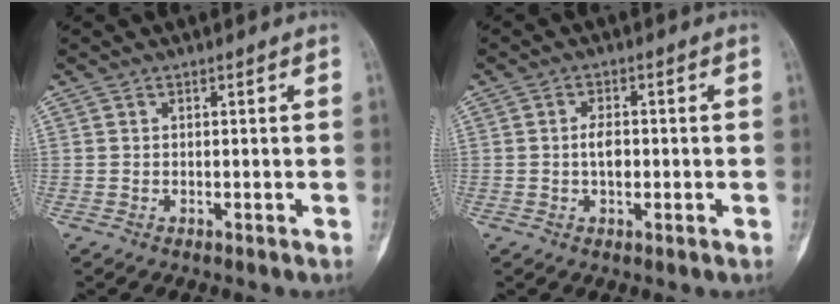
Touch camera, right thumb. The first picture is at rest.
{"total": 3.4, "force": [-0.3, 1.8, 2.9], "torque": [-0.048, 0.003, -0.009]}